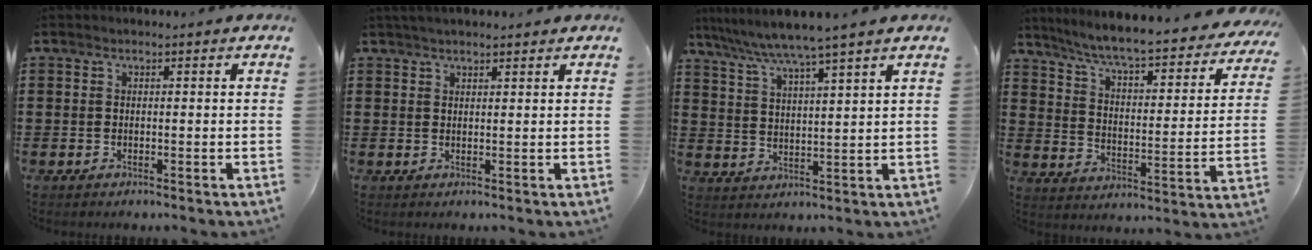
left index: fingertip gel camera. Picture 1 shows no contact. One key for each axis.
{"total": 1.6, "fx": 1.4, "fy": 0.3, "fz": 0.6, "tx": -0.013, "ty": 0.003, "tz": 0.027}
{"total": 5.4, "fx": 4.5, "fy": -1.2, "fz": 2.6, "tx": -0.068, "ty": -0.028, "tz": 0.073}
{"total": 6.3, "fx": 5.6, "fy": -0.3, "fz": 2.9, "tx": -0.081, "ty": -0.047, "tz": 0.088}